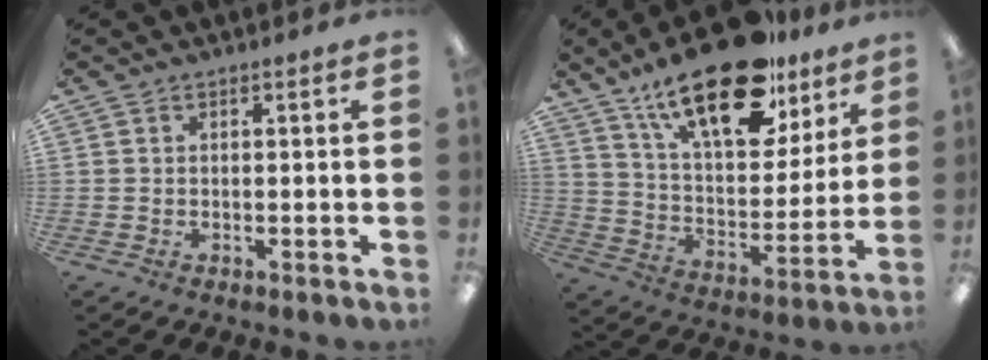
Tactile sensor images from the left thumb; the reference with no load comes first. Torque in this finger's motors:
{"motor_torque": [0.86, 0.94, 1.67, -1.10, 0.16]}